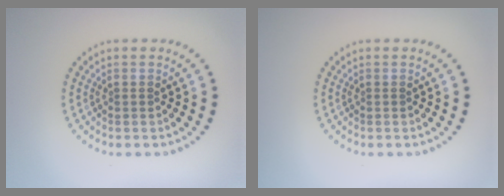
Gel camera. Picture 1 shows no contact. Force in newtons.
{"total": 0.0}